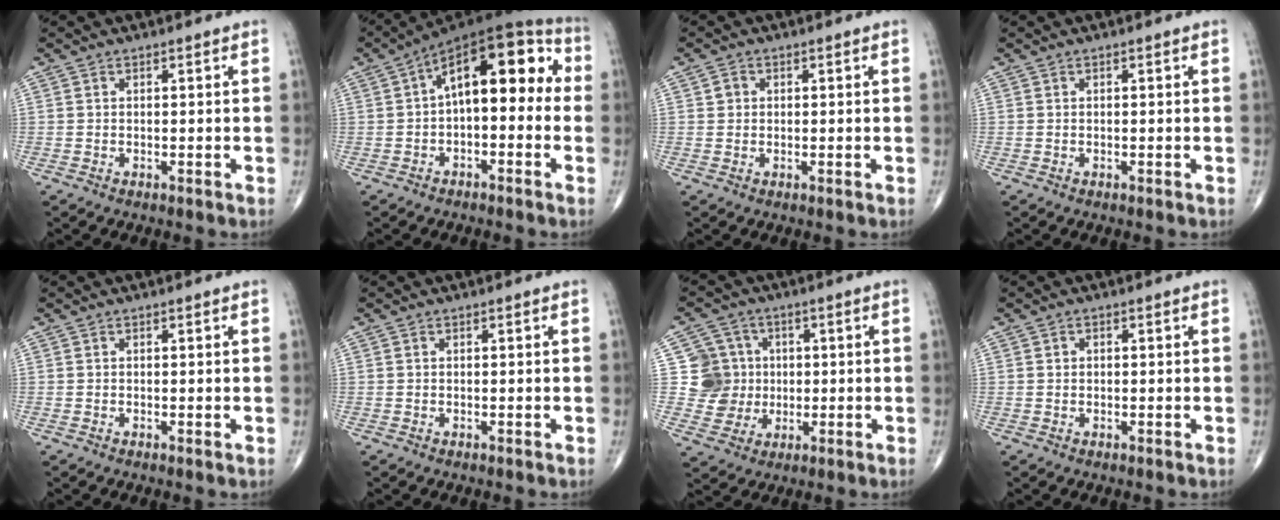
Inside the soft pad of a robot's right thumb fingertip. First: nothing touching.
{"total": 16.2, "force": [1.2, 7.9, 14.1], "torque": [-0.171, 0.050, 0.004]}
{"total": 1.6, "force": [0.3, 1.4, 0.6], "torque": [-0.004, 0.001, 0.003]}
{"total": 0.0}
{"total": 0.0}
{"total": 0.0}
{"total": 8.8, "force": [0.8, 8.6, 1.3], "torque": [0.018, 0.011, 0.015]}
{"total": 0.7, "force": [0.1, 0.7, 0.3], "torque": [0.000, 0.002, 0.000]}